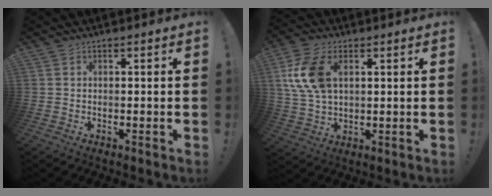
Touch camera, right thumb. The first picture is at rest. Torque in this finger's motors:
{"motor_torque": [0.54, 0.54, 1.02, 0.26, 0.12]}